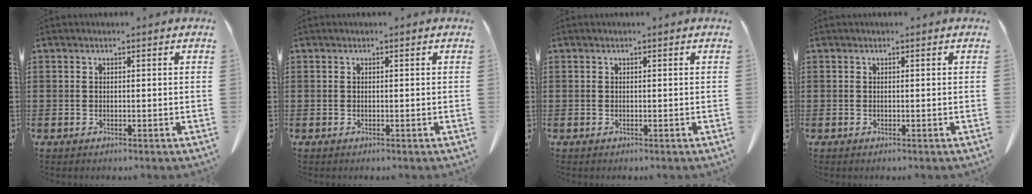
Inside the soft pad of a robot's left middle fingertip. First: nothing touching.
{"total": 0.0}
{"total": 0.0}
{"total": 0.0}